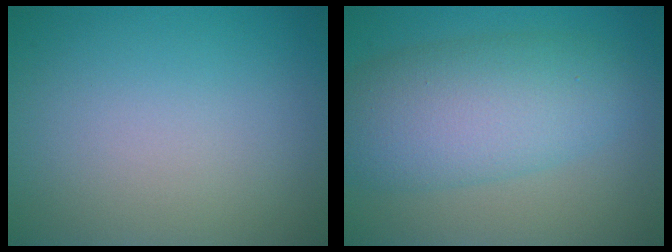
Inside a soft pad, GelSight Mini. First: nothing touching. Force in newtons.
{"total": 7.7, "press": 7.7, "slide": 0.1}